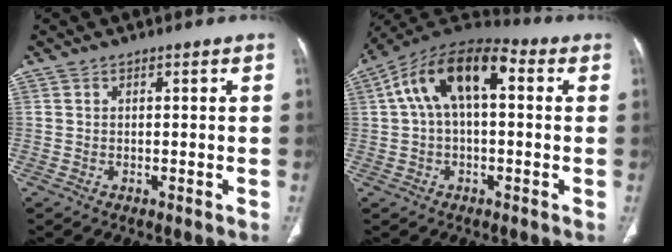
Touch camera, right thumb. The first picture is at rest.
{"total": 14.9, "force": [3.1, 7.7, 12.4], "torque": [-0.215, 0.045, 0.044]}